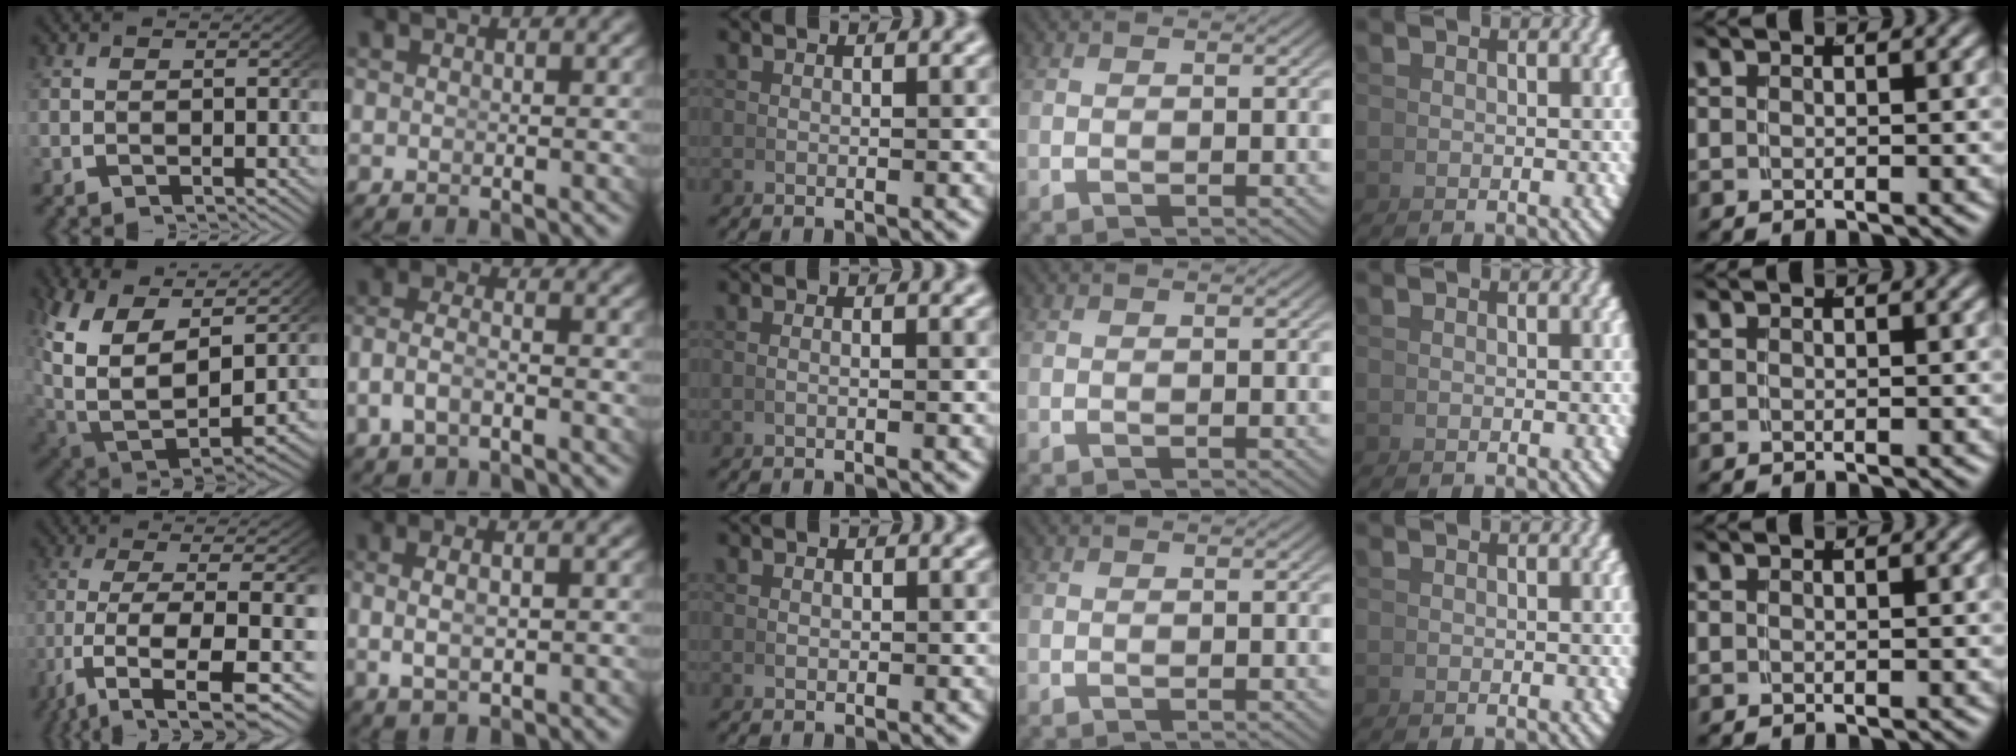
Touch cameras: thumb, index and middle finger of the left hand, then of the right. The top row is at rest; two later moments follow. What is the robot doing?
{"motion": "lift_and_place", "object": "hoodie"}